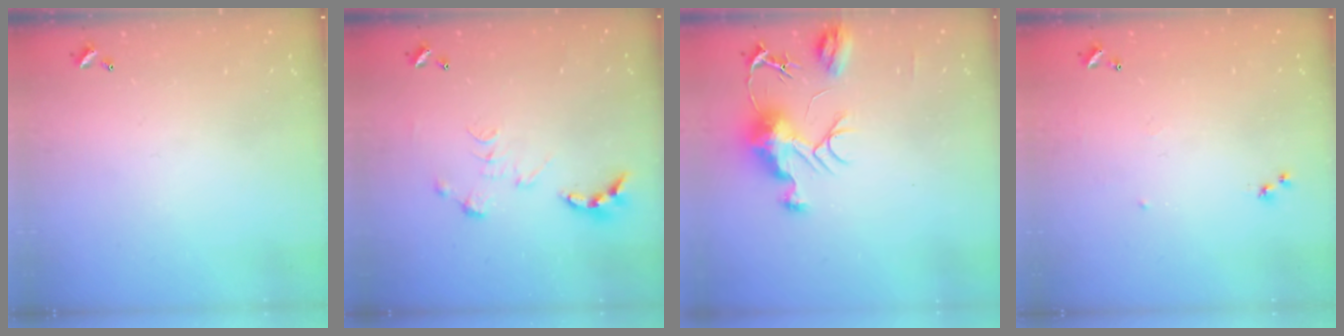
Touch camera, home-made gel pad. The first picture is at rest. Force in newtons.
{"total": 0.0}
{"total": 9.7, "press": 9.6, "slide": 0.9}
{"total": 5.7, "press": 5.6, "slide": 0.8}